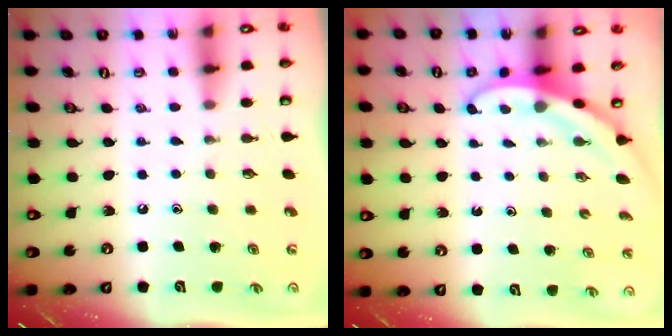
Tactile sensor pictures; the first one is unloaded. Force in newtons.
{"total": 3.2, "press": 3.2, "slide": 0.1}